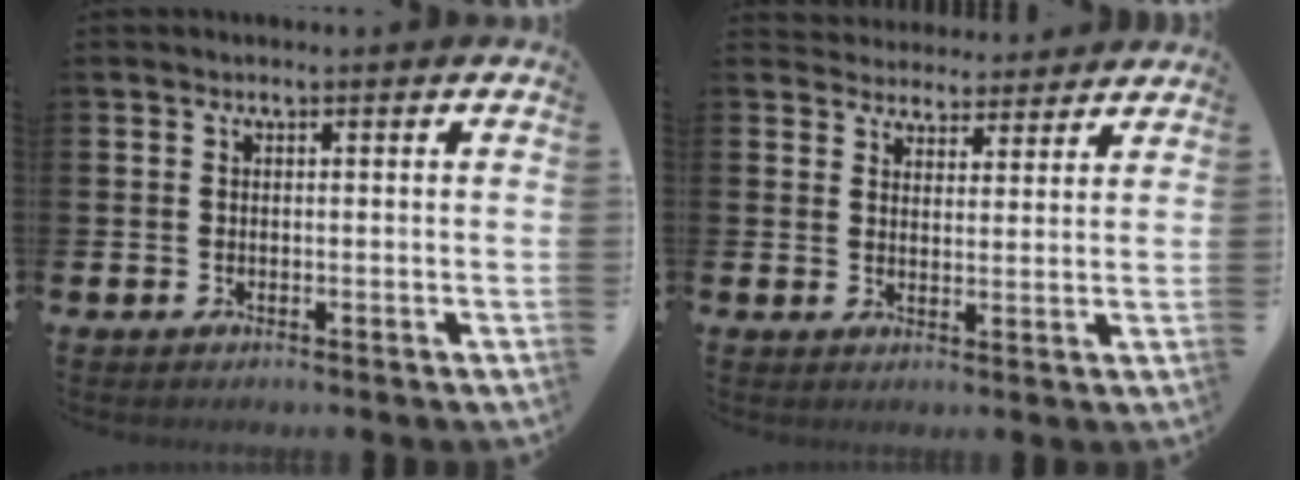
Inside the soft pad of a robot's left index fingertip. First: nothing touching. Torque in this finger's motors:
{"motor_torque": [0.28, -1.12, 0.17, 0.01]}